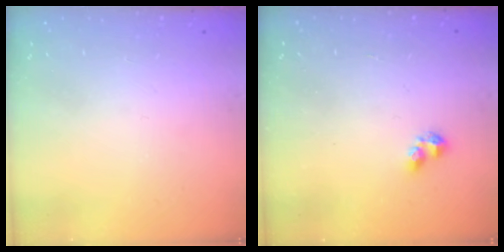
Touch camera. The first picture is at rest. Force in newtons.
{"total": 2.3, "press": 2.2, "slide": 0.6}